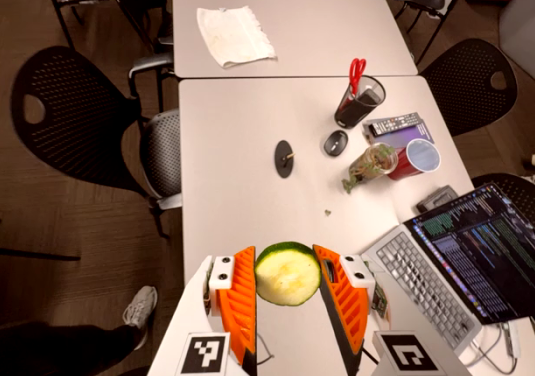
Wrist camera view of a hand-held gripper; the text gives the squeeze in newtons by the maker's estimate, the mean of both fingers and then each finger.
{"total": 8.5, "left": 8.5, "right": 8.4}